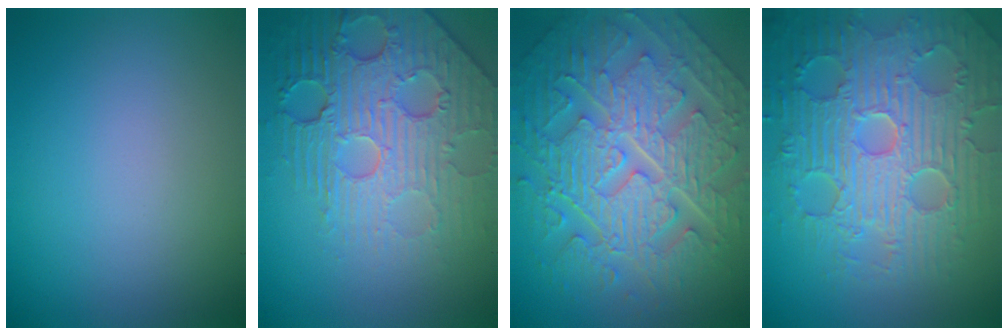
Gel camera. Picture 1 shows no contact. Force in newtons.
{"total": 6.2, "press": 5.3, "slide": 3.4}
{"total": 11.0, "press": 7.5, "slide": 8.0}
{"total": 9.2, "press": 6.8, "slide": 6.2}